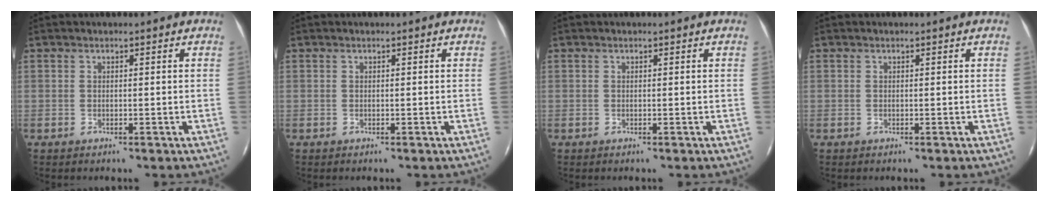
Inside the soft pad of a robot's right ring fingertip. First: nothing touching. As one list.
[{"total": 0.0}, {"total": 0.0}, {"total": 0.0}]